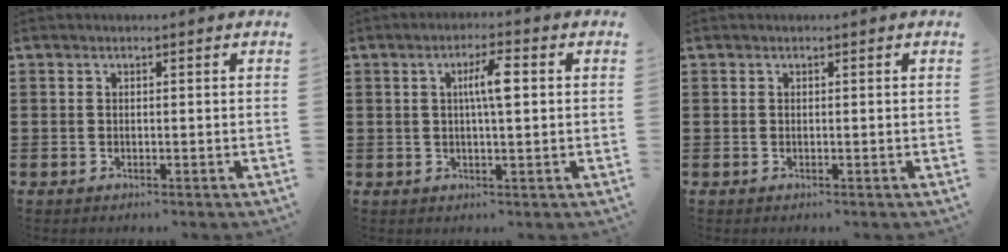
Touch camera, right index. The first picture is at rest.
{"total": 4.6, "force": [0.7, 0.9, 4.5], "torque": [-0.086, 0.007, 0.008]}
{"total": 0.0}